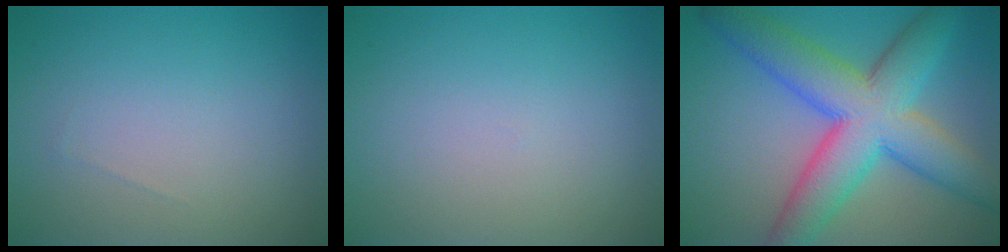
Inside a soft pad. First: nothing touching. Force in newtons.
{"total": 0.0}
{"total": 10.6, "press": 10.6, "slide": 0.2}